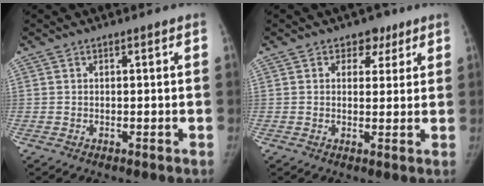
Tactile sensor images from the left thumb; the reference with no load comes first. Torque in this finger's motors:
{"motor_torque": [-0.01, 0.02, 0.16, 0.32, 0.00]}